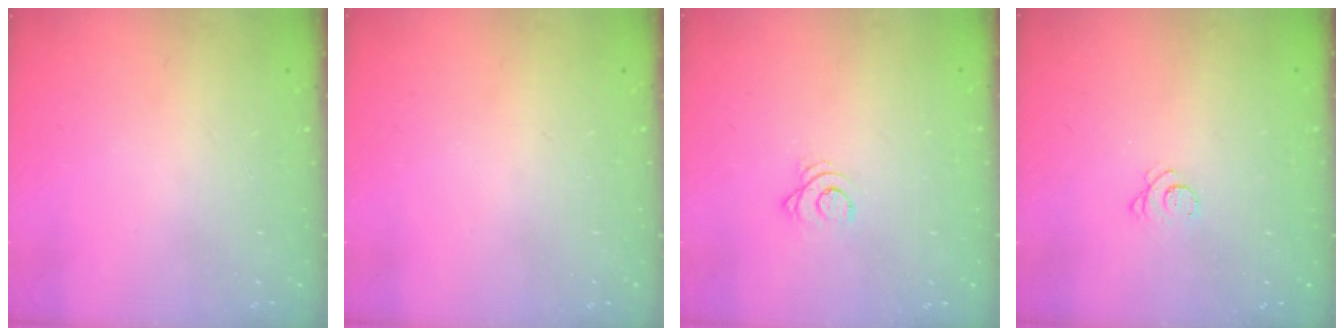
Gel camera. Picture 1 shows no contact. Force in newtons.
{"total": 0.0}
{"total": 2.7, "press": 2.7, "slide": 0.3}
{"total": 2.8, "press": 2.7, "slide": 0.3}